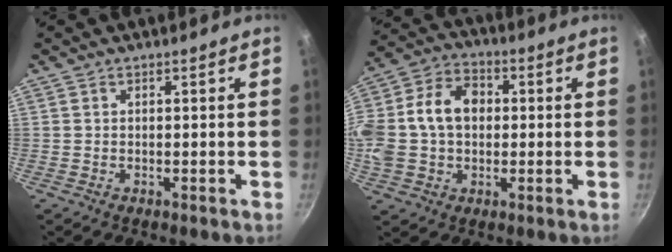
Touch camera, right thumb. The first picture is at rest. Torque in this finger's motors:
{"motor_torque": [1.92, 2.20, 1.31, -0.56, 0.16]}